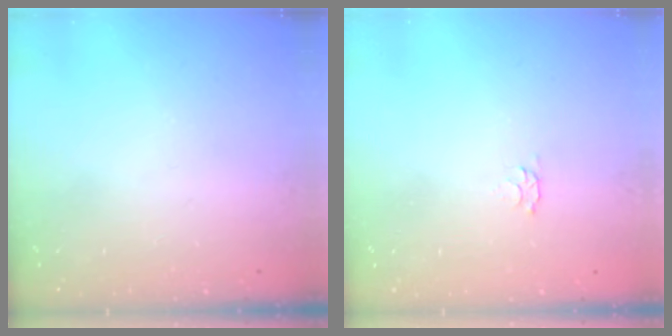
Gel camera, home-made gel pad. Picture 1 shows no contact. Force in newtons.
{"total": 2.8, "press": 2.7, "slide": 0.5}